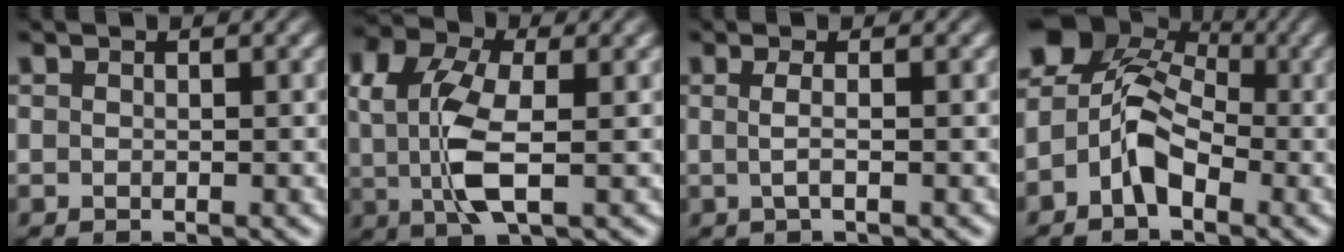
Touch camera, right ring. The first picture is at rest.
{"total": 6.1, "force": [0.6, 3.2, 5.1], "torque": [-0.118, -0.021, 0.019]}
{"total": 1.7, "force": [-0.3, -0.5, 1.6], "torque": [-0.031, -0.008, -0.002]}
{"total": 9.1, "force": [0.3, 7.5, 5.2], "torque": [-0.092, -0.019, -0.001]}